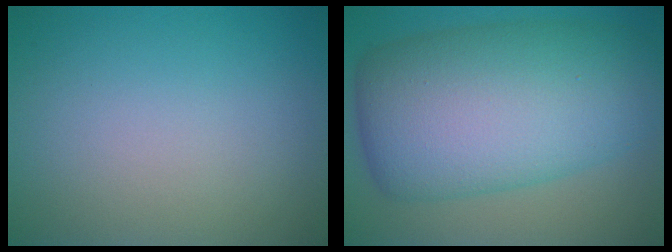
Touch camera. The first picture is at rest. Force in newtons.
{"total": 12.7, "press": 12.7, "slide": 0.2}